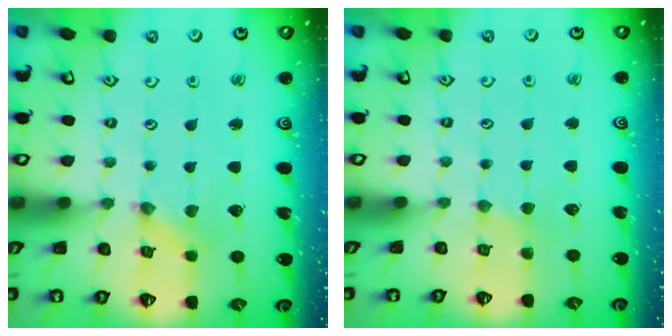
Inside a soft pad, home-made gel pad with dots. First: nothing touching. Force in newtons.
{"total": 1.7, "press": 1.6, "slide": 0.4}